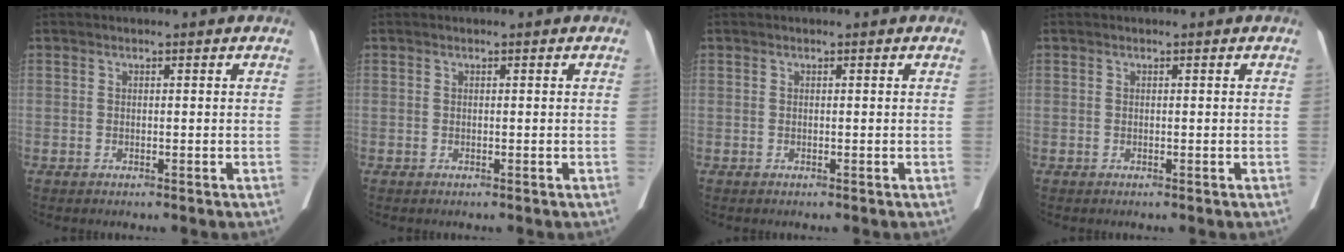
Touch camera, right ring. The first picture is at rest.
{"total": 0.0}
{"total": 0.0}
{"total": 0.0}